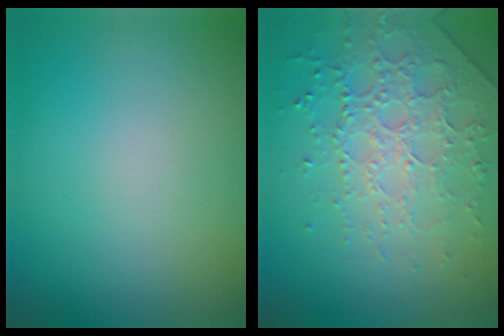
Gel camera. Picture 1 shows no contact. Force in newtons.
{"total": 3.7, "press": 3.5, "slide": 1.1}